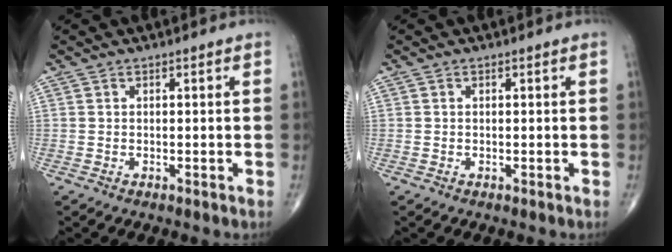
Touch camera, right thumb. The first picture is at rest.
{"total": 0.0}